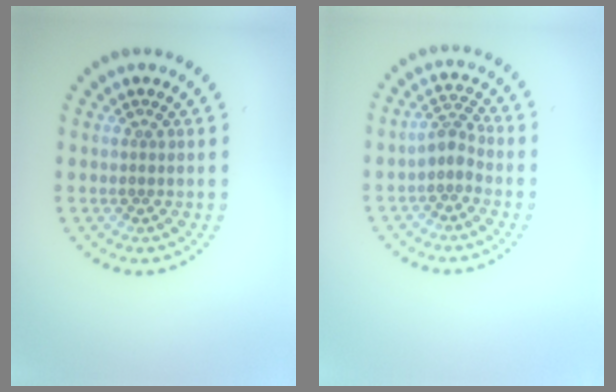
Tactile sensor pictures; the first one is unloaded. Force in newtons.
{"total": 2.1, "press": 1.6, "slide": 1.3}